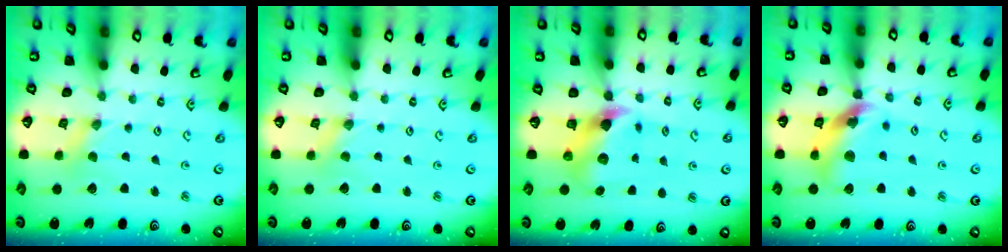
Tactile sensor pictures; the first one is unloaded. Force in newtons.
{"total": 0.0}
{"total": 7.7, "press": 7.6, "slide": 0.6}
{"total": 13.8, "press": 13.7, "slide": 1.6}